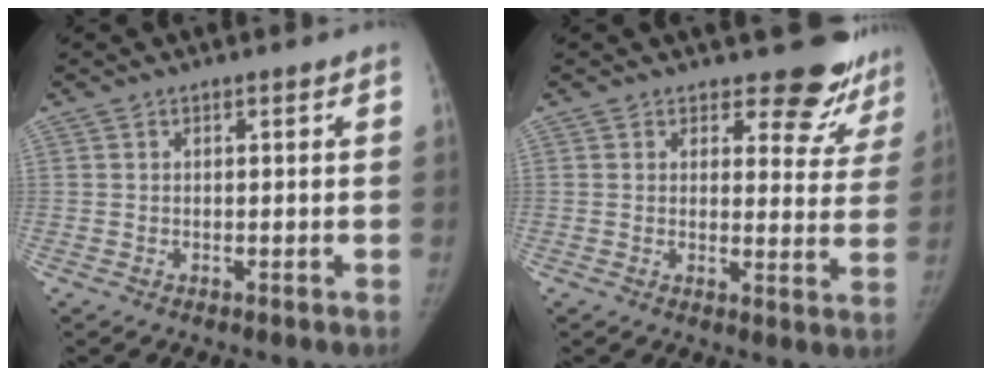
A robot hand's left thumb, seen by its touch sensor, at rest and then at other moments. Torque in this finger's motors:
{"motor_torque": [0.65, -0.37, 0.37, -0.51, 0.11]}